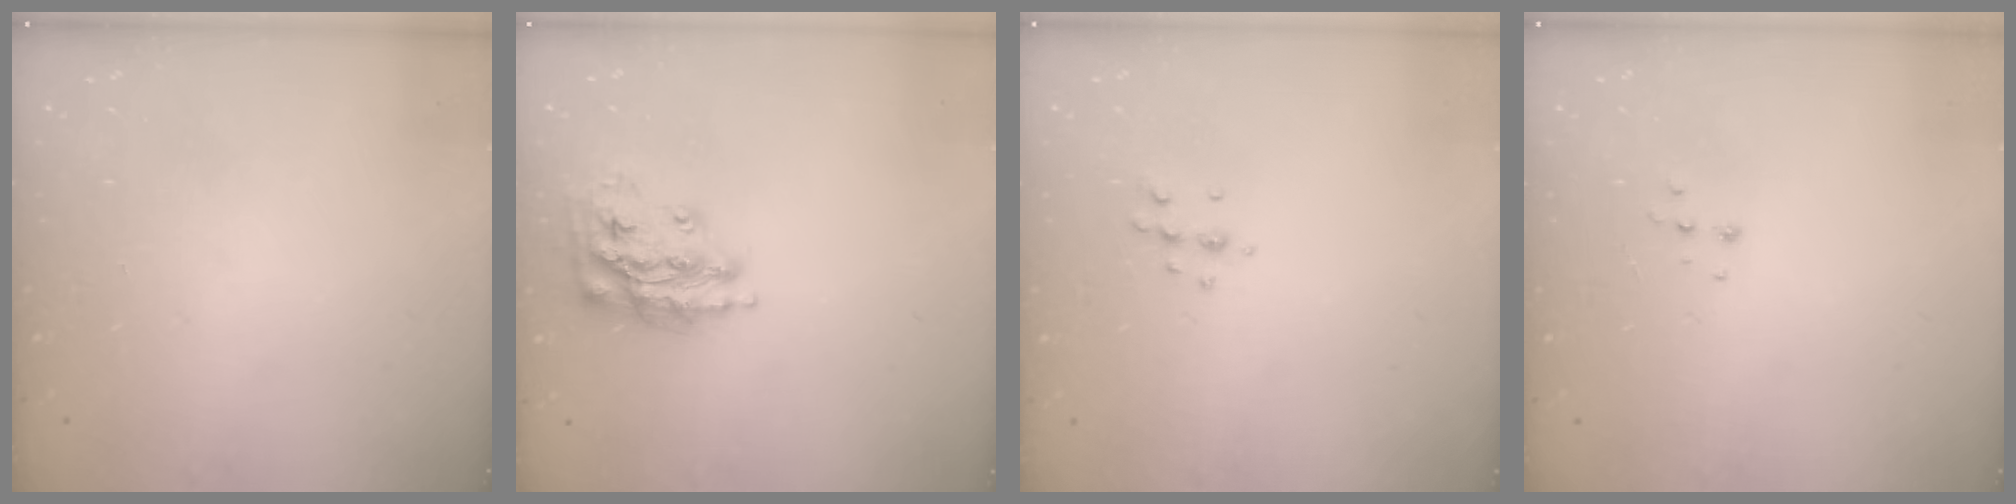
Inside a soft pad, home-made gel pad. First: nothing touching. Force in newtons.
{"total": 15.2, "press": 15.1, "slide": 0.8}
{"total": 5.7, "press": 5.6, "slide": 1.0}
{"total": 4.9, "press": 4.9, "slide": 0.7}